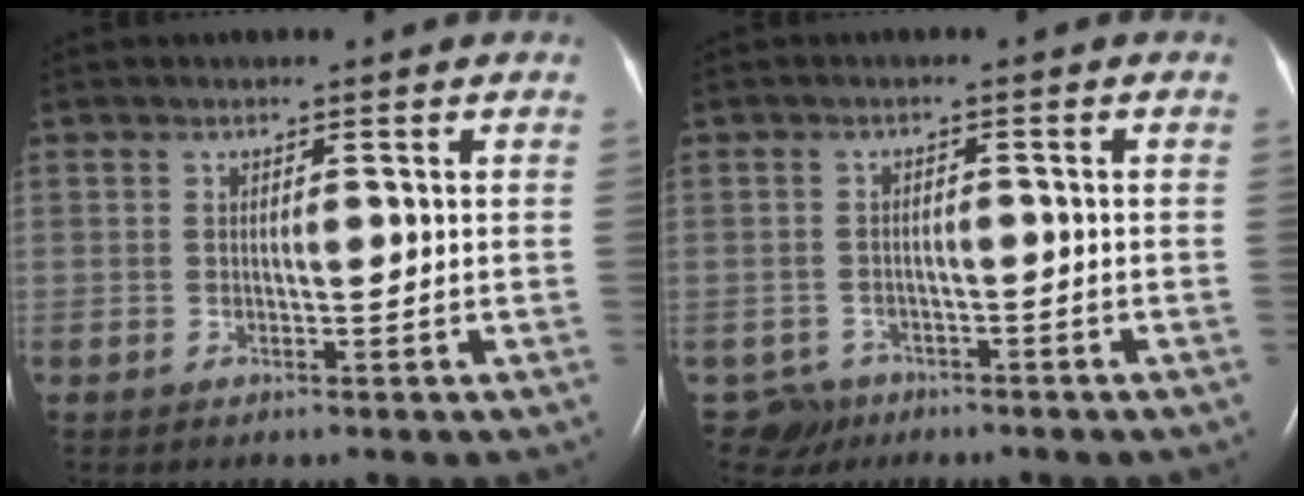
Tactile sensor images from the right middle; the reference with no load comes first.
{"total": 3.5, "force": [-2.4, 2.4, -0.7], "torque": [0.009, 0.006, -0.040]}